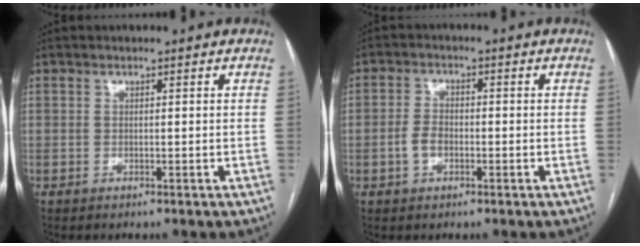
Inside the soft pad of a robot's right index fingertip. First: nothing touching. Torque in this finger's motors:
{"motor_torque": [0.37, 0.01, 0.17, 0.04]}